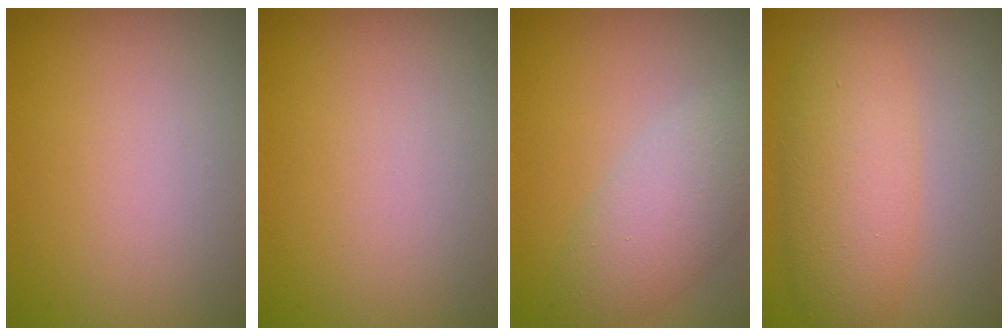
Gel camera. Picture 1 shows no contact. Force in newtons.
{"total": 0.0}
{"total": 4.8, "press": 4.8, "slide": 0.2}
{"total": 5.1, "press": 5.1, "slide": 0.1}